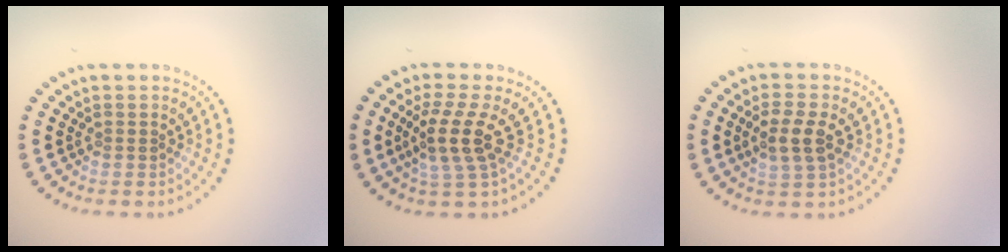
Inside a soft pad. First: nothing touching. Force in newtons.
{"total": 3.6, "press": 3.0, "slide": 2.0}
{"total": 3.0, "press": 2.8, "slide": 0.9}